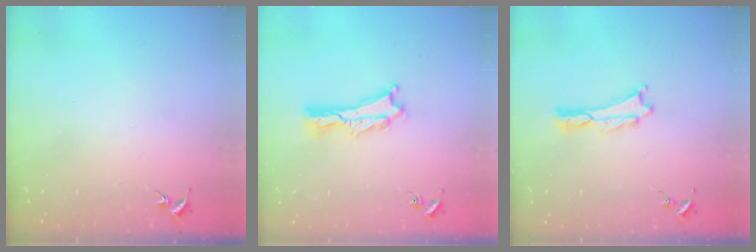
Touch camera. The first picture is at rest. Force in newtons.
{"total": 1.4, "press": 1.4, "slide": 0.3}
{"total": 0.0}